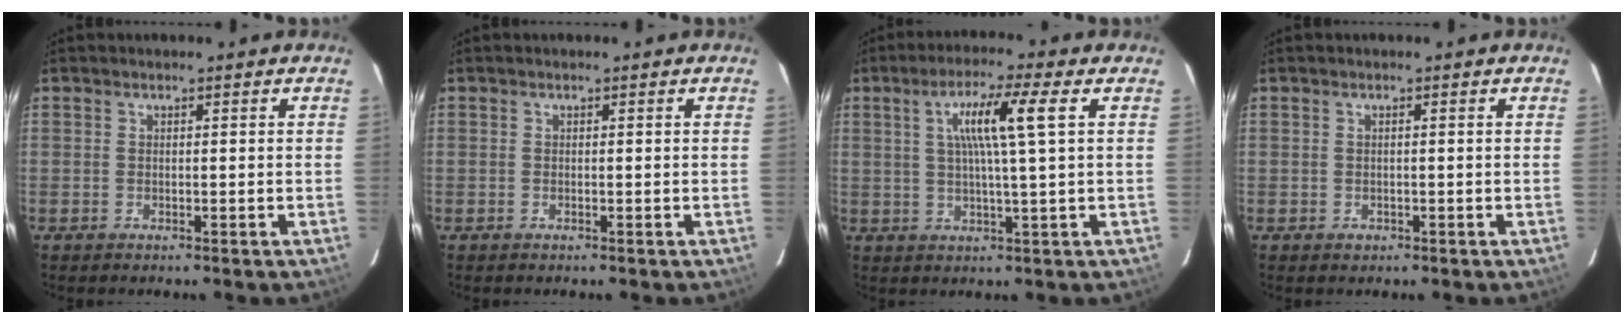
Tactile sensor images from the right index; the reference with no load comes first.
{"total": 0.0}
{"total": 8.5, "force": [2.3, -0.7, 8.1], "torque": [-0.148, 0.009, 0.041]}
{"total": 0.8, "force": [-0.3, 0.7, 0.2], "torque": [-0.003, 0.002, -0.002]}